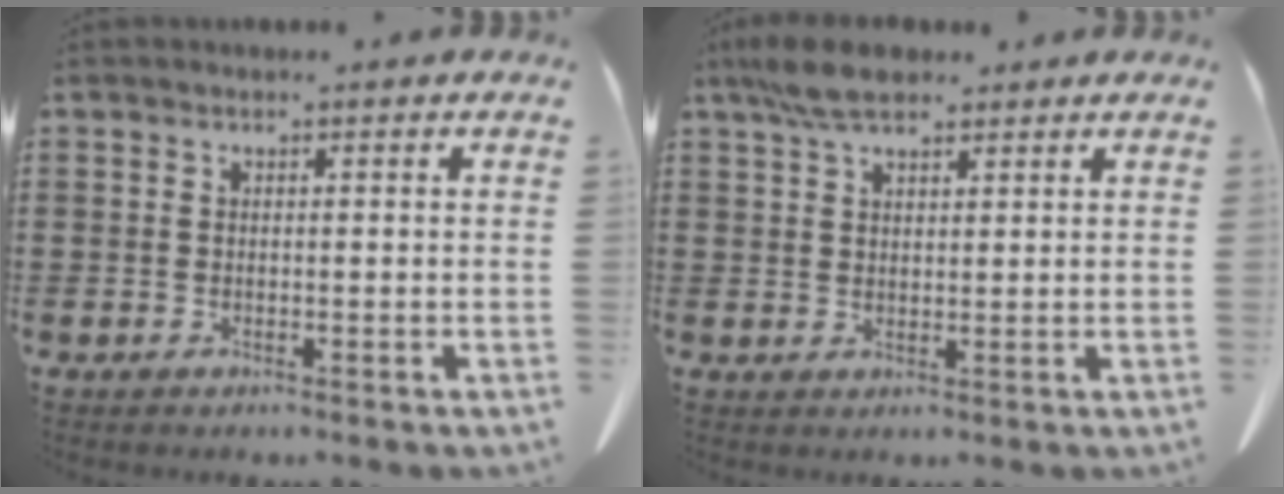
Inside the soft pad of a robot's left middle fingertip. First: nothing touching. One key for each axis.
{"total": 5.5, "fx": 4.0, "fy": 2.1, "fz": 3.1, "tx": -0.073, "ty": 0.002, "tz": 0.076}